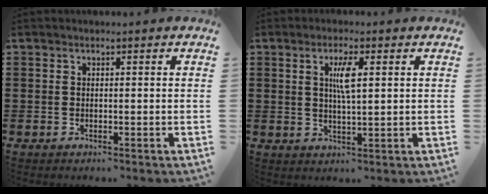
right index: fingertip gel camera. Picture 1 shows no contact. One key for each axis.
{"total": 4.0, "fx": 1.1, "fy": 0.8, "fz": 3.7, "tx": -0.077, "ty": 0.008, "tz": 0.016}